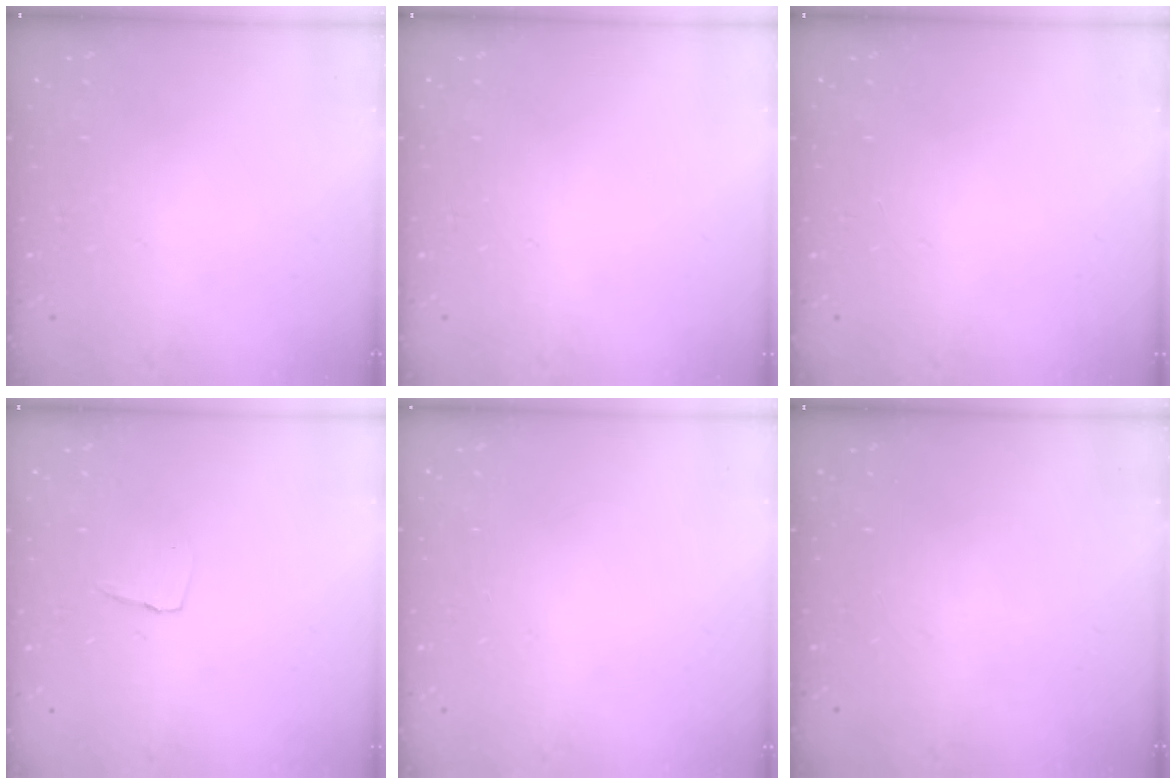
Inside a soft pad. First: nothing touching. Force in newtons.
{"total": 0.0}
{"total": 0.0}
{"total": 3.6, "press": 3.6, "slide": 0.3}
{"total": 0.0}
{"total": 0.0}